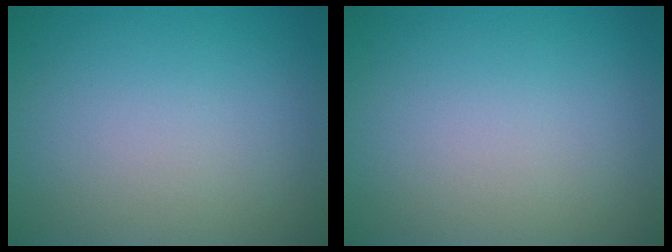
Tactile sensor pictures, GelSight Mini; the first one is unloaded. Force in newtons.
{"total": 0.0}